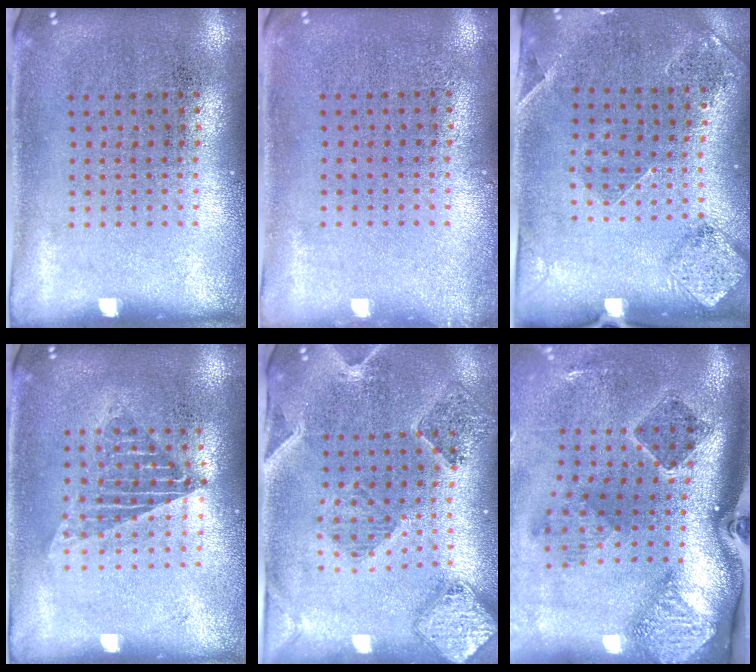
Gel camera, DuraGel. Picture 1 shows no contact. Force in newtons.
{"total": 0.6, "press": 0.6, "slide": 0.2}
{"total": 1.5, "press": 1.4, "slide": 0.6}
{"total": 1.3, "press": 1.2, "slide": 0.6}
{"total": 1.6, "press": 1.6, "slide": 0.3}
{"total": 2.8, "press": 1.8, "slide": 2.1}